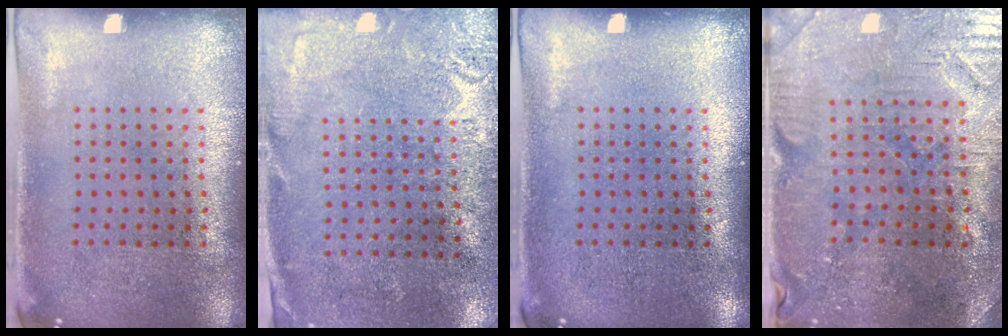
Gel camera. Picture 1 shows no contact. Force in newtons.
{"total": 2.8, "press": 2.3, "slide": 1.5}
{"total": 0.0}
{"total": 1.4, "press": 1.4, "slide": 0.4}